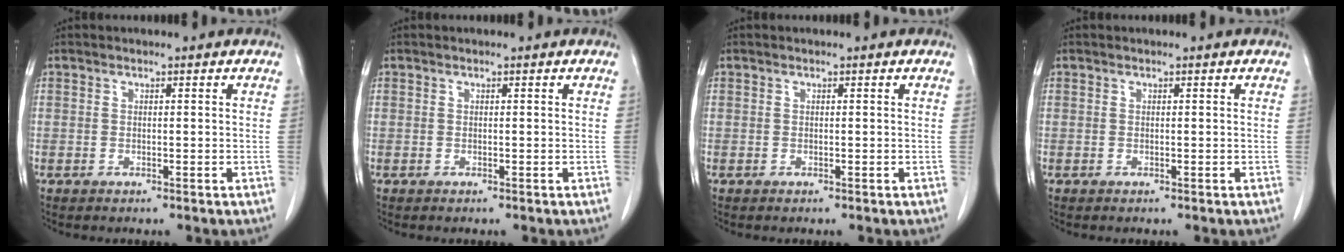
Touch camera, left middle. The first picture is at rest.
{"total": 0.0}
{"total": 0.0}
{"total": 0.0}